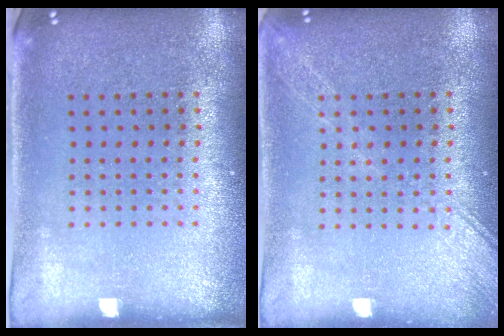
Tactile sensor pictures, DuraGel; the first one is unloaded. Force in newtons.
{"total": 2.6, "press": 2.6, "slide": 0.3}